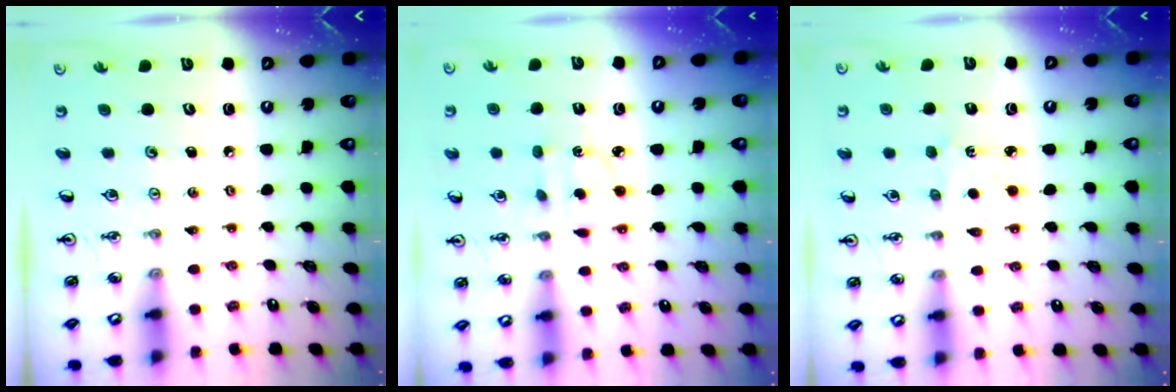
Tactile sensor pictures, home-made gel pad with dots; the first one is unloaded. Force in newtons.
{"total": 2.3, "press": 2.1, "slide": 0.8}
{"total": 3.5, "press": 3.5, "slide": 0.4}